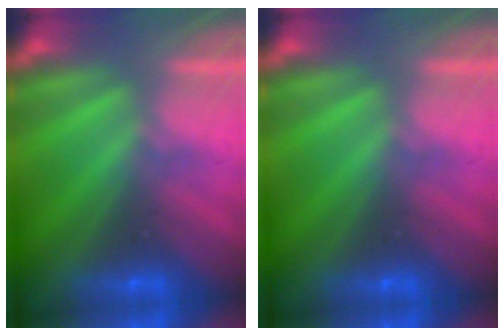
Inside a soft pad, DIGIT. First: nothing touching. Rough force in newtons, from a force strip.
{"total": 0.0}